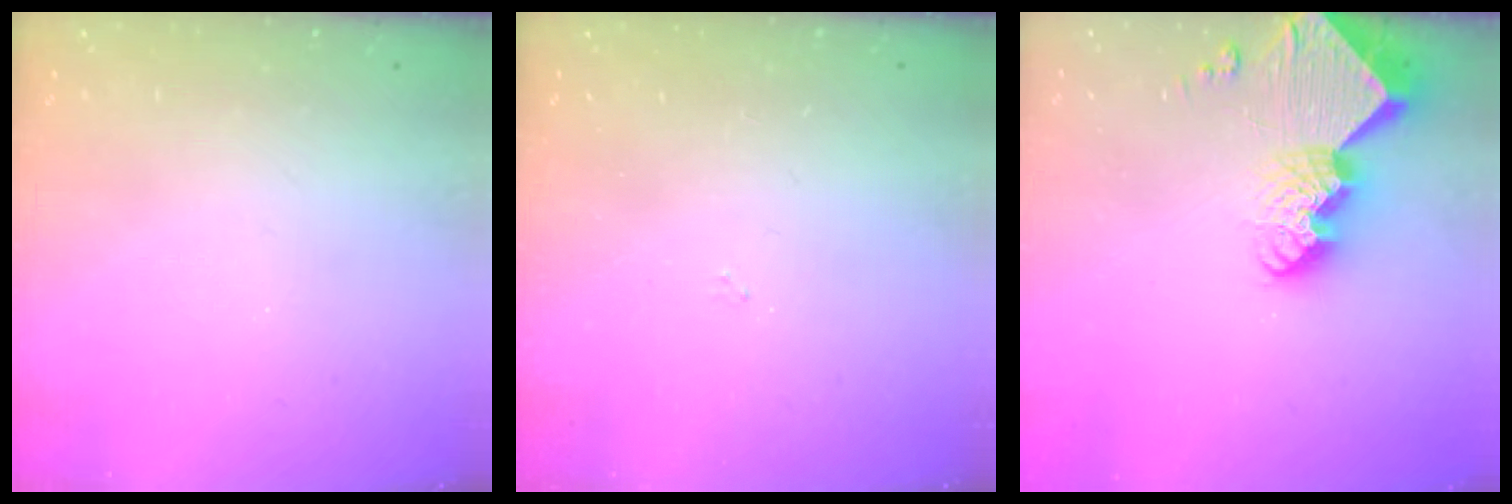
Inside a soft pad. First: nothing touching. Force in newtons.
{"total": 2.7, "press": 2.7, "slide": 0.4}
{"total": 13.7, "press": 13.7, "slide": 1.2}